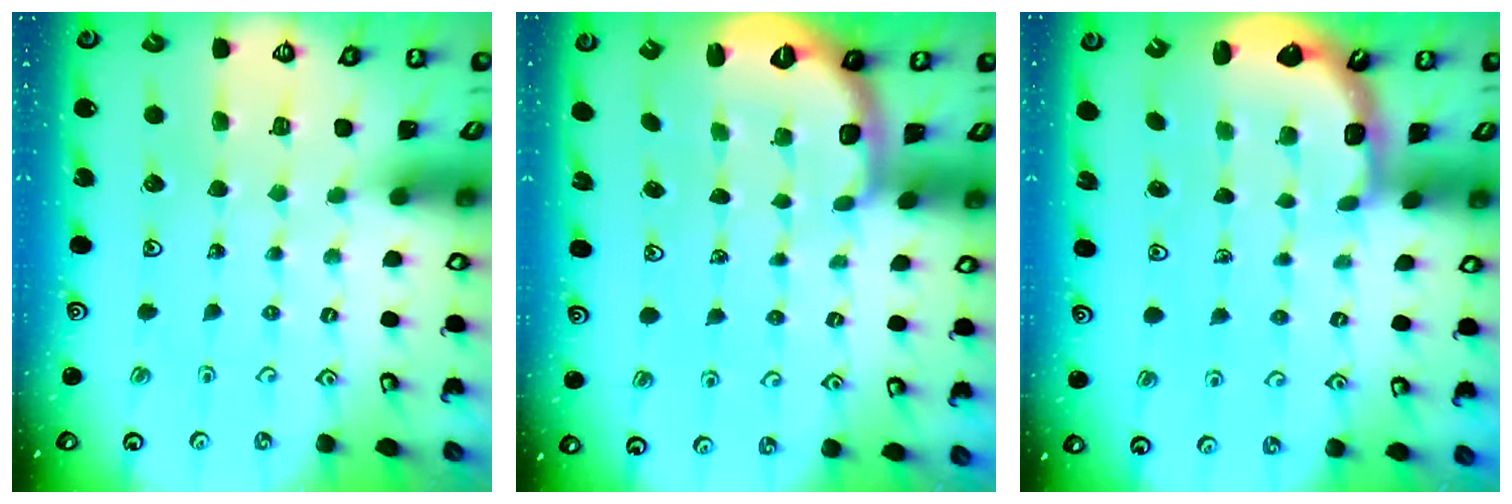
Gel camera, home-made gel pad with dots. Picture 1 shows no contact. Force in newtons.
{"total": 2.3, "press": 1.7, "slide": 1.6}
{"total": 2.5, "press": 2.1, "slide": 1.3}